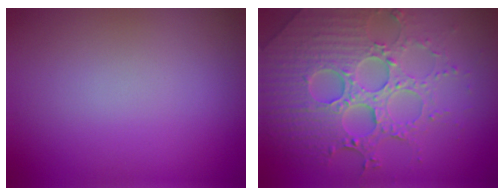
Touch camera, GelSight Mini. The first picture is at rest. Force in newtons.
{"total": 7.9, "press": 5.8, "slide": 5.4}